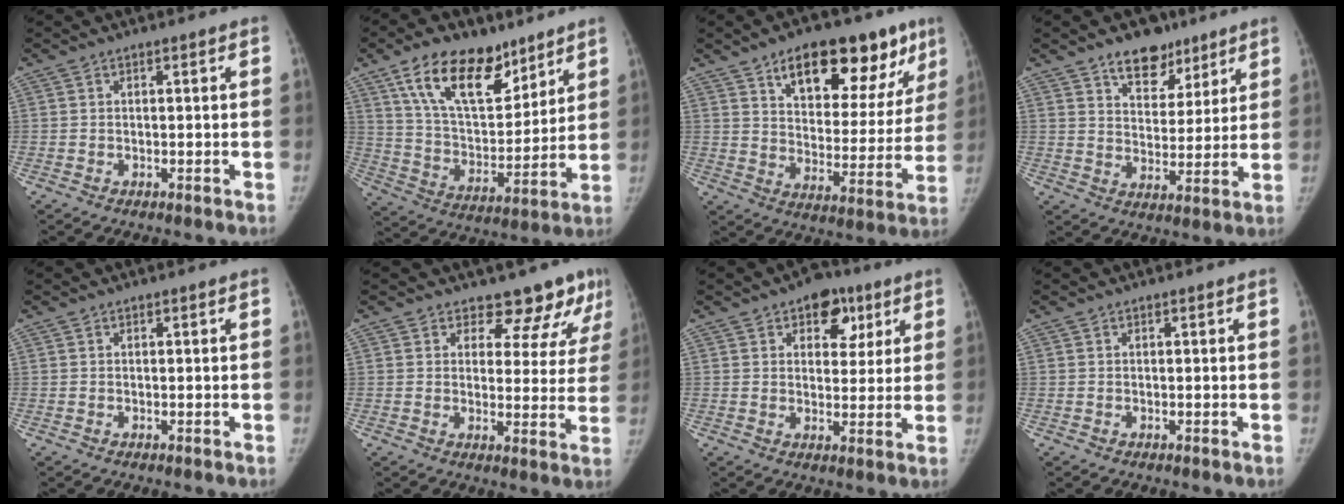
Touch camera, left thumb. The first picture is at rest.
{"total": 18.7, "force": [11.8, 9.6, 11.0], "torque": [-0.145, -0.057, 0.212]}
{"total": 22.0, "force": [12.7, 10.6, 14.5], "torque": [-0.149, -0.030, 0.187]}
{"total": 10.0, "force": [7.0, 5.9, 4.1], "torque": [-0.026, -0.040, 0.113]}
{"total": 0.0}
{"total": 9.9, "force": [8.4, 4.8, 2.1], "torque": [0.026, -0.053, 0.081]}
{"total": 8.5, "force": [4.4, 5.6, 4.7], "torque": [-0.020, -0.013, 0.057]}
{"total": 0.0}